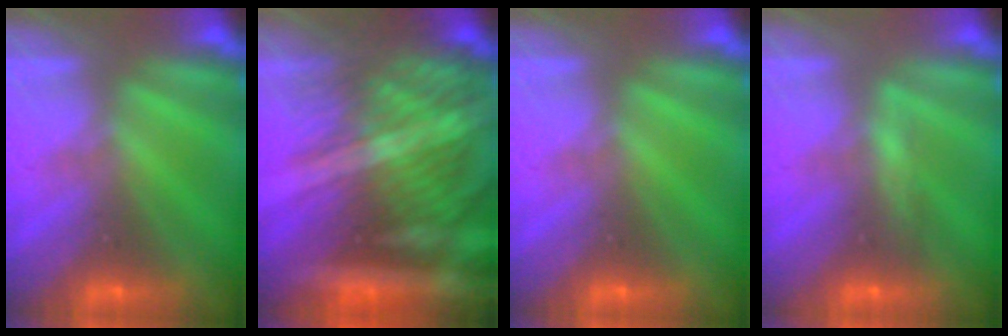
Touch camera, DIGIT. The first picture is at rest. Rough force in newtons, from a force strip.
{"total": 9.8}
{"total": 0.0}
{"total": 3.4}